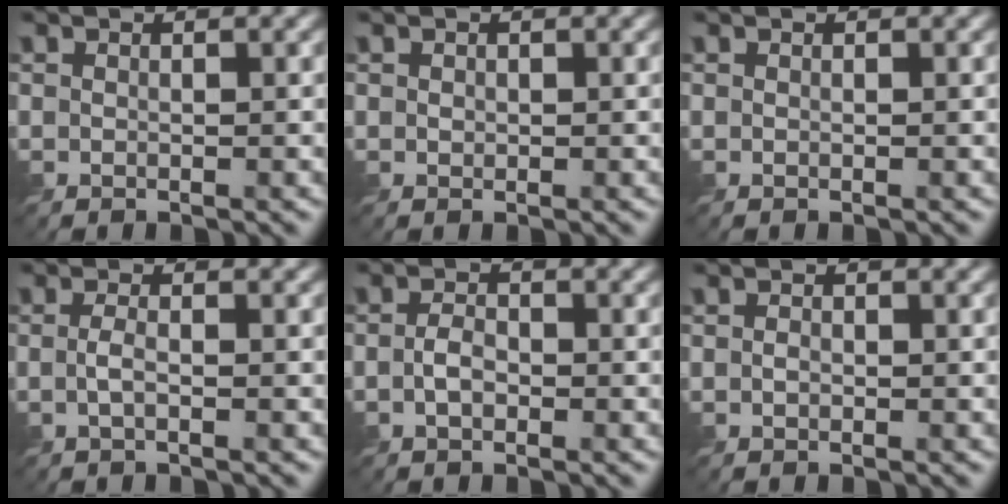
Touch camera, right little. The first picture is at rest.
{"total": 0.5, "force": [0.1, 0.5, 0.1], "torque": [-0.002, -0.002, 0.003]}
{"total": 0.0}
{"total": 1.3, "force": [-0.6, 0.3, 1.1], "torque": [-0.024, 0.000, -0.016]}
{"total": 1.9, "force": [-0.8, 1.1, 1.3], "torque": [-0.024, 0.002, -0.021]}
{"total": 0.6, "force": [-0.4, 0.4, 0.3], "torque": [-0.006, -0.003, -0.008]}